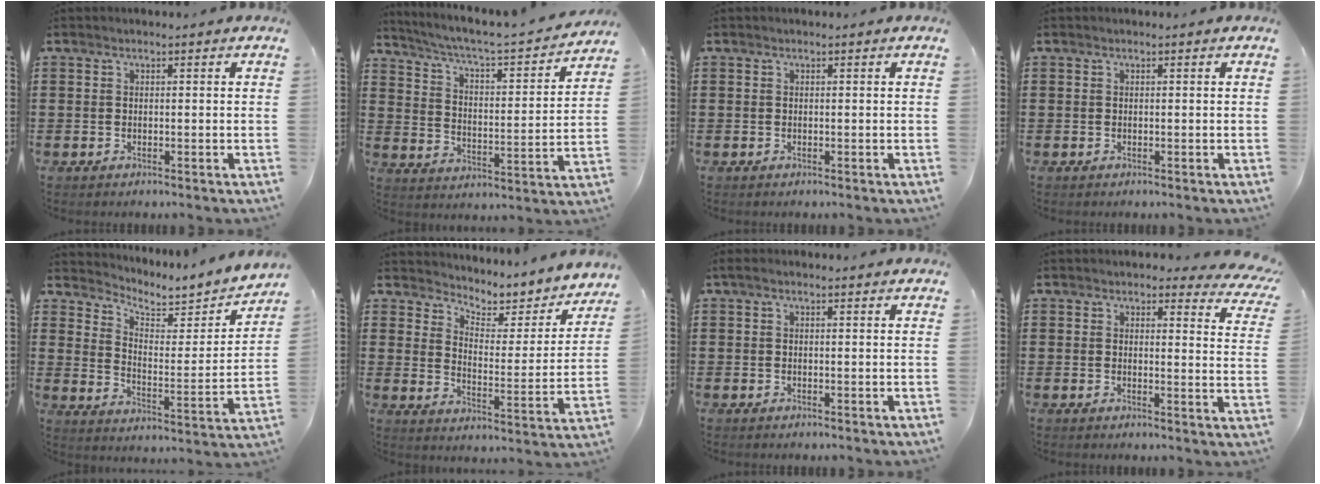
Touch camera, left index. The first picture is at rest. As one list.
[{"total": 3.5, "force": [2.9, 0.3, 1.8], "torque": [-0.056, -0.035, 0.037]}, {"total": 0.0}, {"total": 0.0}, {"total": 4.2, "force": [3.9, 1.3, 0.9], "torque": [-0.046, -0.032, 0.062]}, {"total": 4.0, "force": [3.8, 1.0, 0.9], "torque": [-0.037, -0.039, 0.055]}, {"total": 0.9, "force": [0.3, 0.2, 0.8], "torque": [-0.016, 0.002, 0.005]}, {"total": 3.3, "force": [3.0, 0.8, 1.3], "torque": [-0.022, -0.013, 0.051]}]